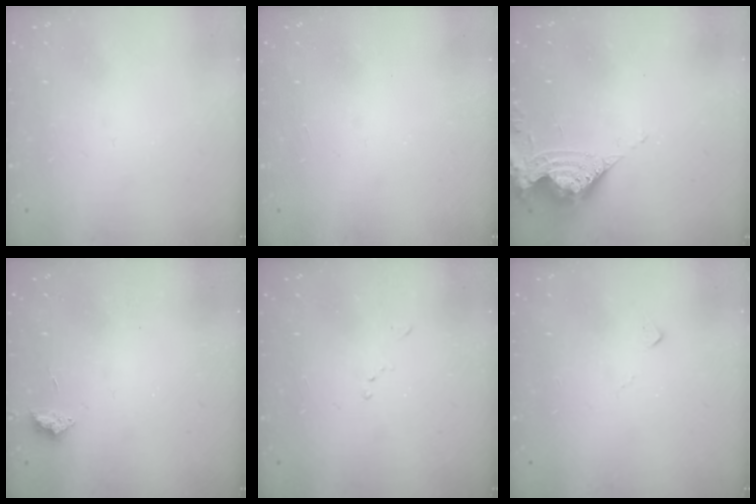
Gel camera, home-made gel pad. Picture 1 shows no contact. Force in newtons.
{"total": 1.2, "press": 1.1, "slide": 0.2}
{"total": 9.9, "press": 9.8, "slide": 1.2}
{"total": 2.7, "press": 2.6, "slide": 0.5}
{"total": 5.7, "press": 5.7, "slide": 0.7}
{"total": 5.6, "press": 5.6, "slide": 0.3}